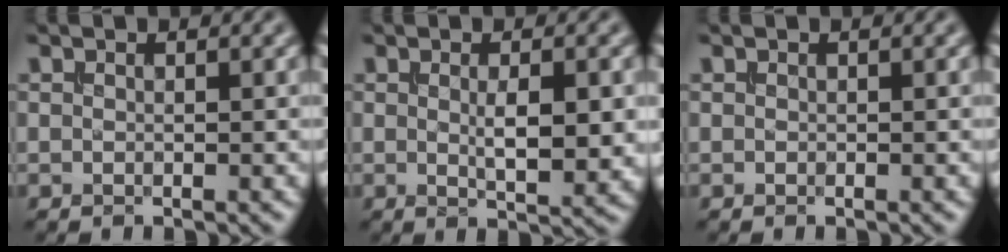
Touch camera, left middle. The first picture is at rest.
{"total": 3.8, "force": [0.0, 1.0, 3.7], "torque": [-0.066, -0.005, 0.005]}
{"total": 0.0}